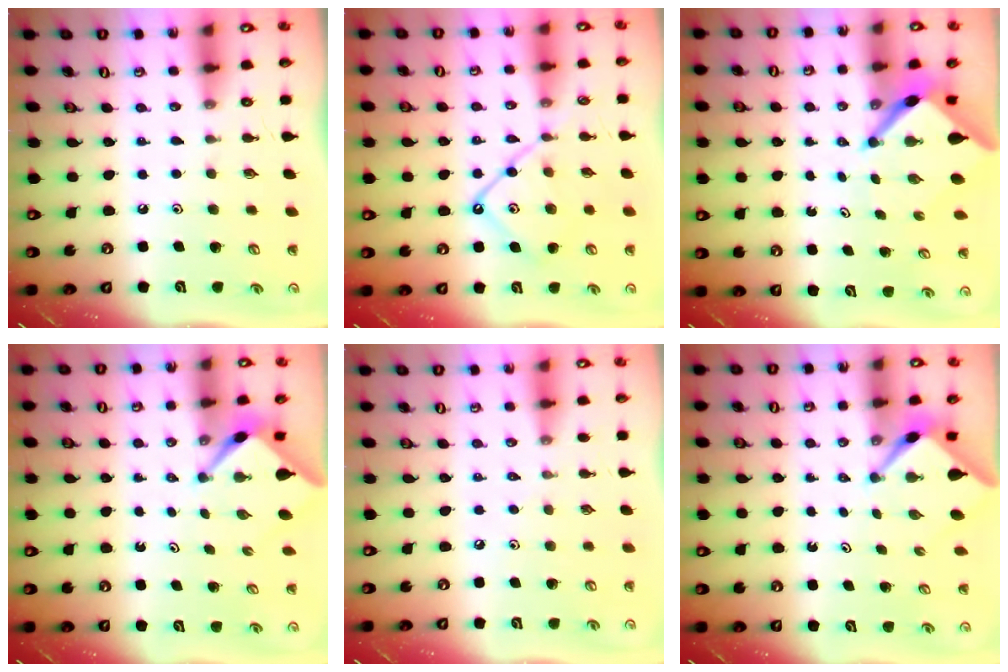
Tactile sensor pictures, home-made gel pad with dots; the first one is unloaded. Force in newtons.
{"total": 11.0, "press": 11.0, "slide": 1.0}
{"total": 5.3, "press": 5.3, "slide": 0.6}
{"total": 2.7, "press": 2.7, "slide": 0.3}
{"total": 2.5, "press": 2.5, "slide": 0.5}
{"total": 2.5, "press": 2.5, "slide": 0.3}